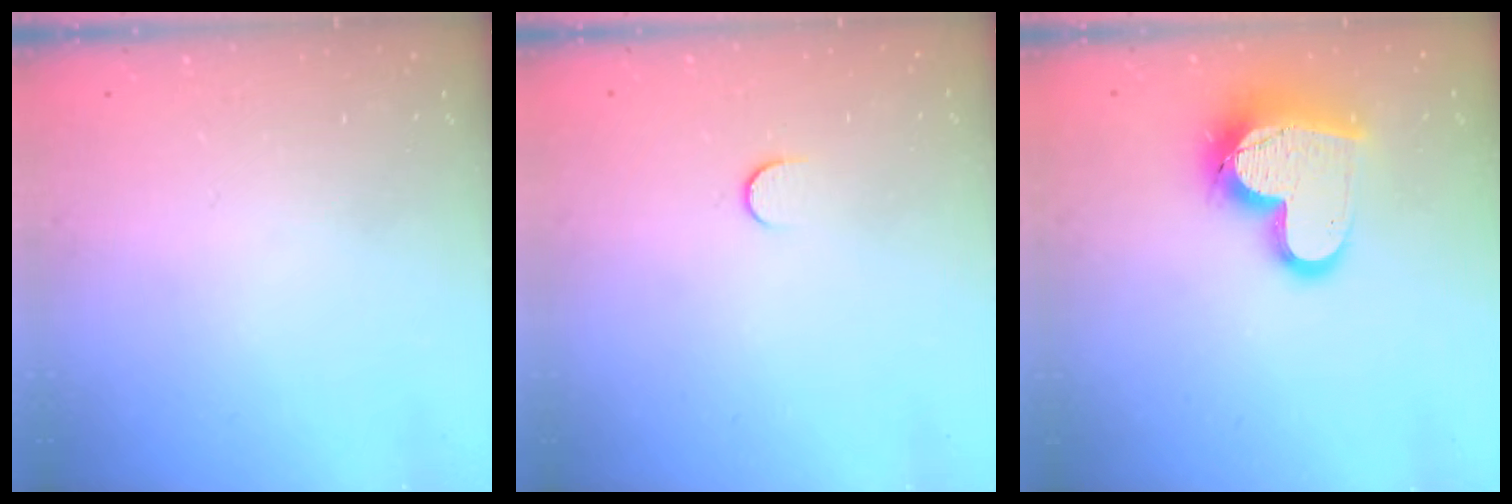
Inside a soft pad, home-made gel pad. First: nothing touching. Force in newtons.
{"total": 4.8, "press": 4.8, "slide": 0.5}
{"total": 15.9, "press": 15.9, "slide": 1.3}